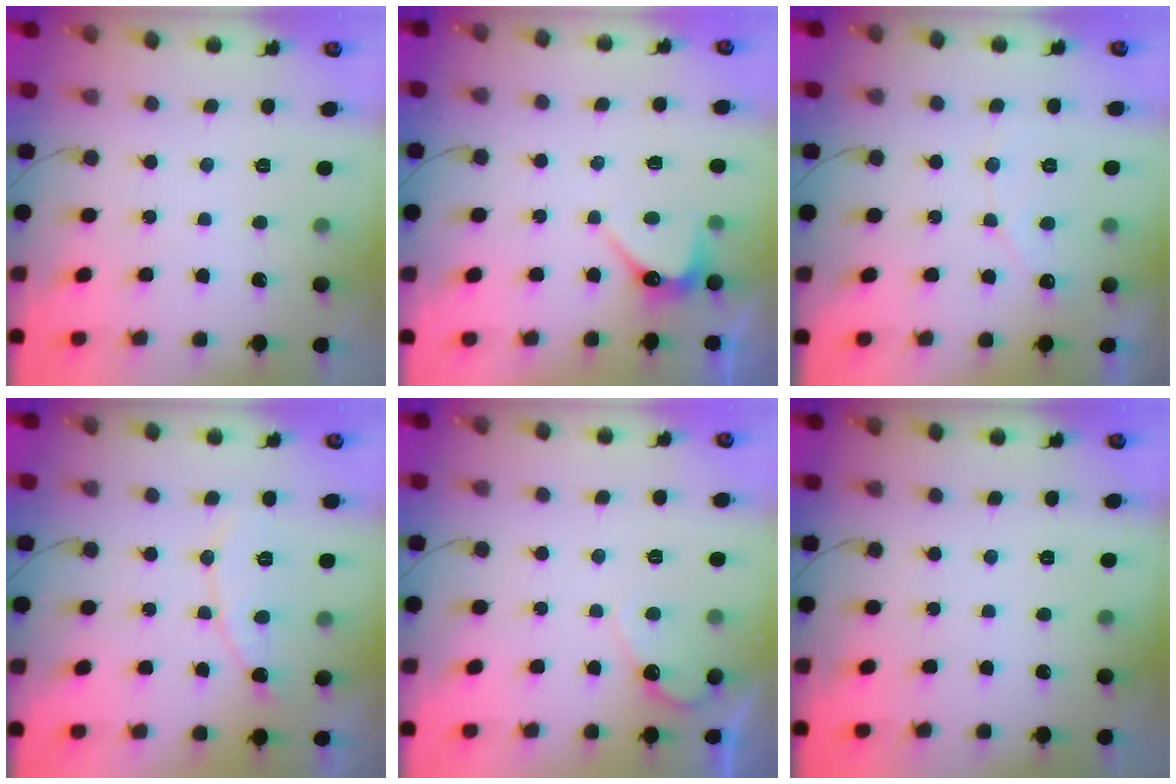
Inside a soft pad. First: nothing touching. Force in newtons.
{"total": 3.9, "press": 3.9, "slide": 0.3}
{"total": 3.8, "press": 3.8, "slide": 0.1}
{"total": 7.8, "press": 7.7, "slide": 0.3}
{"total": 5.6, "press": 5.6, "slide": 0.3}
{"total": 0.0}